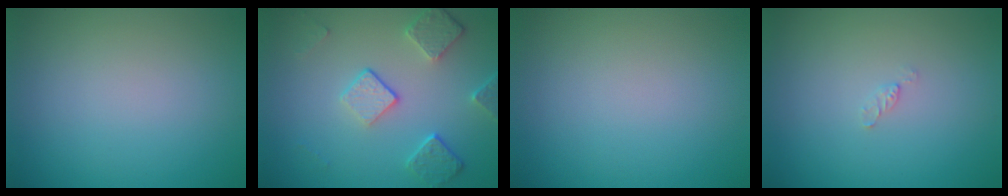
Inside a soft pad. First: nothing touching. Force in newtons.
{"total": 4.1, "press": 3.2, "slide": 2.6}
{"total": 0.0}
{"total": 0.6, "press": 0.6, "slide": 0.1}